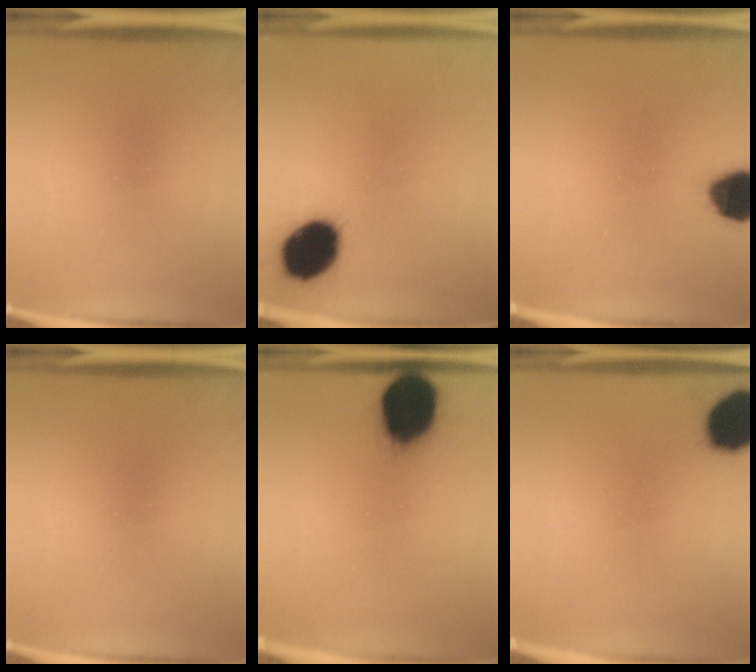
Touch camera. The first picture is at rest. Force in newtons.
{"total": 14.5}
{"total": 11.1}
{"total": 0.0}
{"total": 17.5}
{"total": 14.4}